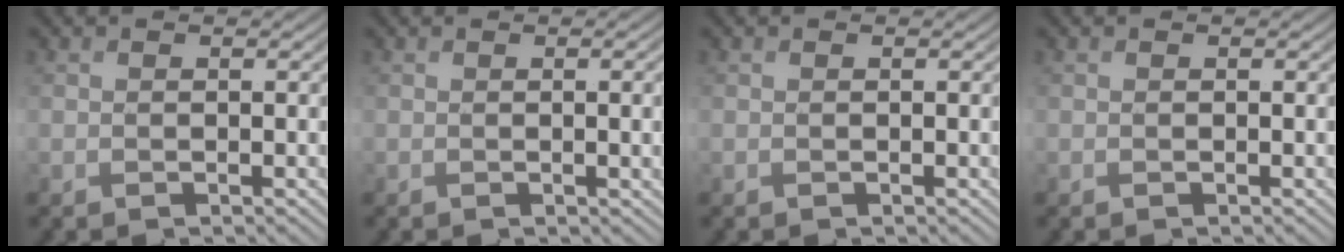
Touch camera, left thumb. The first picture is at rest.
{"total": 3.8, "force": [-0.1, 0.9, 3.7], "torque": [-0.053, 0.004, 0.000]}
{"total": 0.0}
{"total": 0.0}